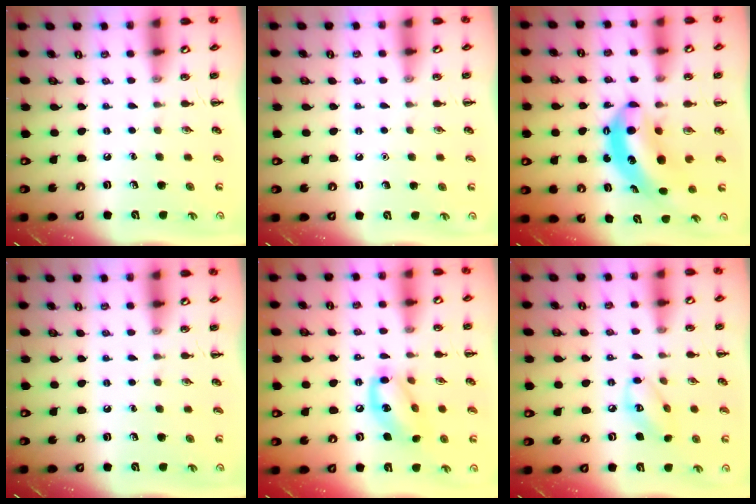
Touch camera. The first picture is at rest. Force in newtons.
{"total": 1.5, "press": 1.5, "slide": 0.1}
{"total": 7.5, "press": 7.3, "slide": 1.9}
{"total": 0.0}
{"total": 13.4, "press": 13.2, "slide": 2.1}
{"total": 7.4, "press": 7.3, "slide": 0.7}